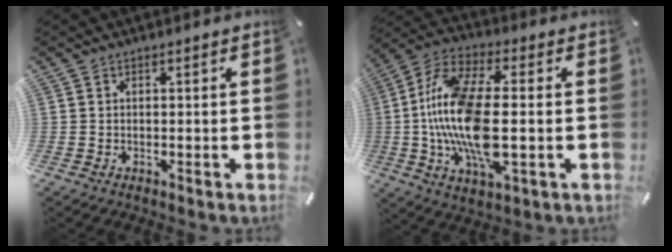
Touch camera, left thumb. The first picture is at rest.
{"total": 19.0, "force": [-1.3, 8.0, 17.2], "torque": [-0.364, -0.013, -0.024]}